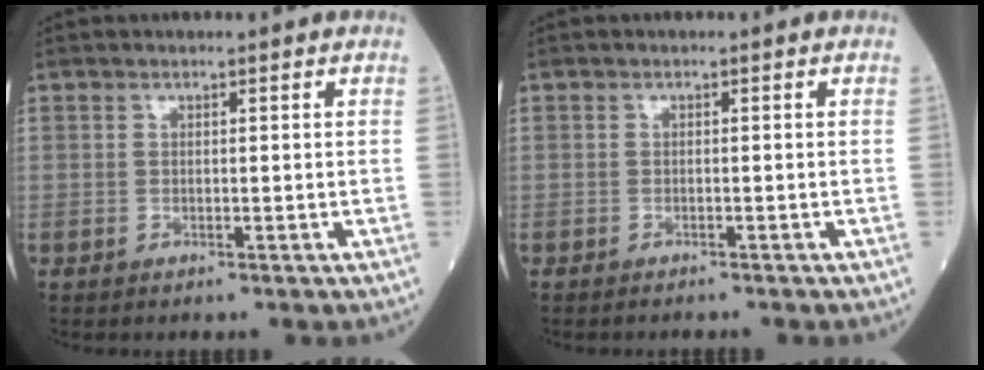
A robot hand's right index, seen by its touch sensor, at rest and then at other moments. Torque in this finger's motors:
{"motor_torque": [-0.18, -0.04, -0.11, -0.05]}